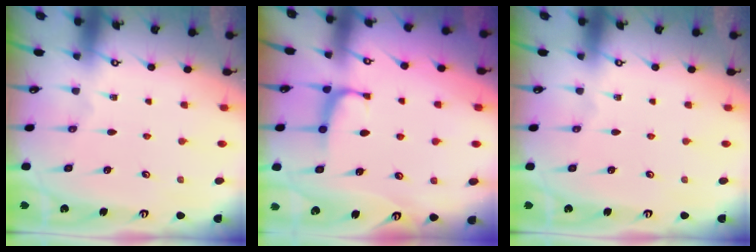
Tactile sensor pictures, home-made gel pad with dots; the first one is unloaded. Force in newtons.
{"total": 0.6, "press": 0.1, "slide": 0.6}
{"total": 0.0}